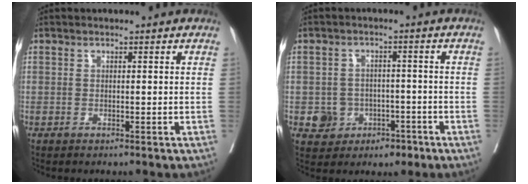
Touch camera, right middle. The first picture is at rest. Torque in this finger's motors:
{"motor_torque": [0.38, -0.40, 0.14, 0.02]}